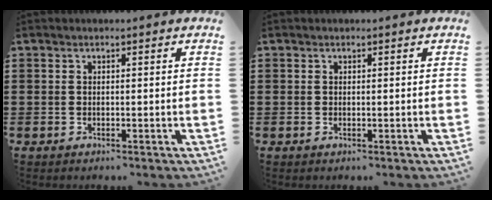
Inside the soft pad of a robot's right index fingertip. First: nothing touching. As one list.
[{"total": 0.0}]